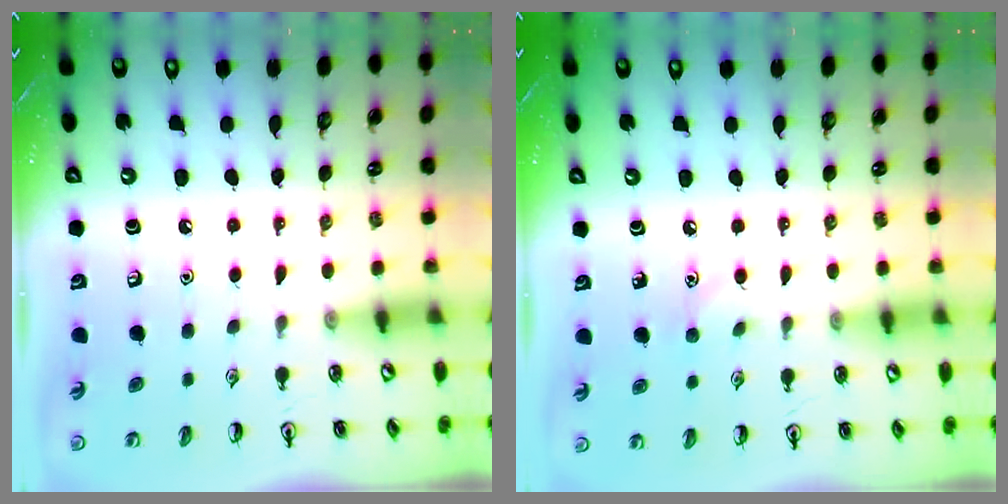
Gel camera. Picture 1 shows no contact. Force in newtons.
{"total": 5.0, "press": 4.7, "slide": 1.6}